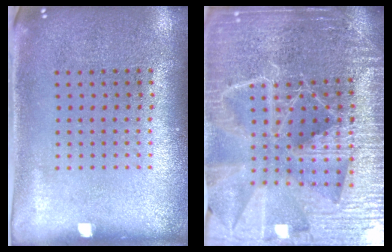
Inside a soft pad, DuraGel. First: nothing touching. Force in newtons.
{"total": 5.7, "press": 5.1, "slide": 2.6}